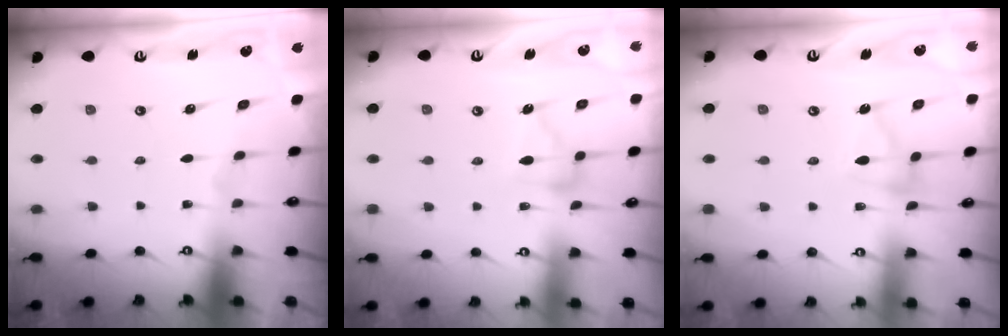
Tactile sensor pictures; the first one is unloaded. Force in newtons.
{"total": 10.8, "press": 10.8, "slide": 0.6}
{"total": 8.5, "press": 8.4, "slide": 0.6}